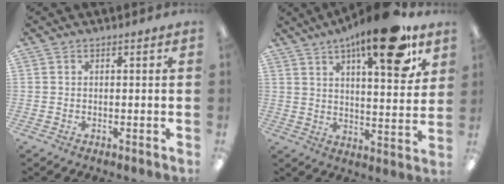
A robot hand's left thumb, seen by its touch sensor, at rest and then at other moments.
{"total": 18.8, "force": [12.0, 5.7, 13.2], "torque": [-0.182, -0.065, 0.184]}